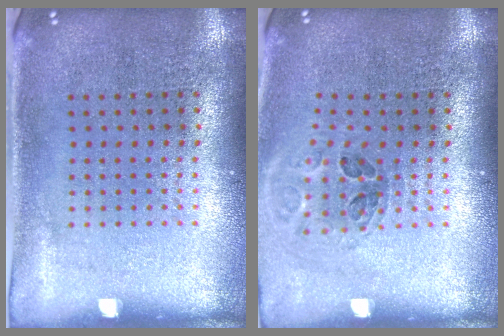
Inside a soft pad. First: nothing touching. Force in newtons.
{"total": 1.0, "press": 1.0, "slide": 0.1}